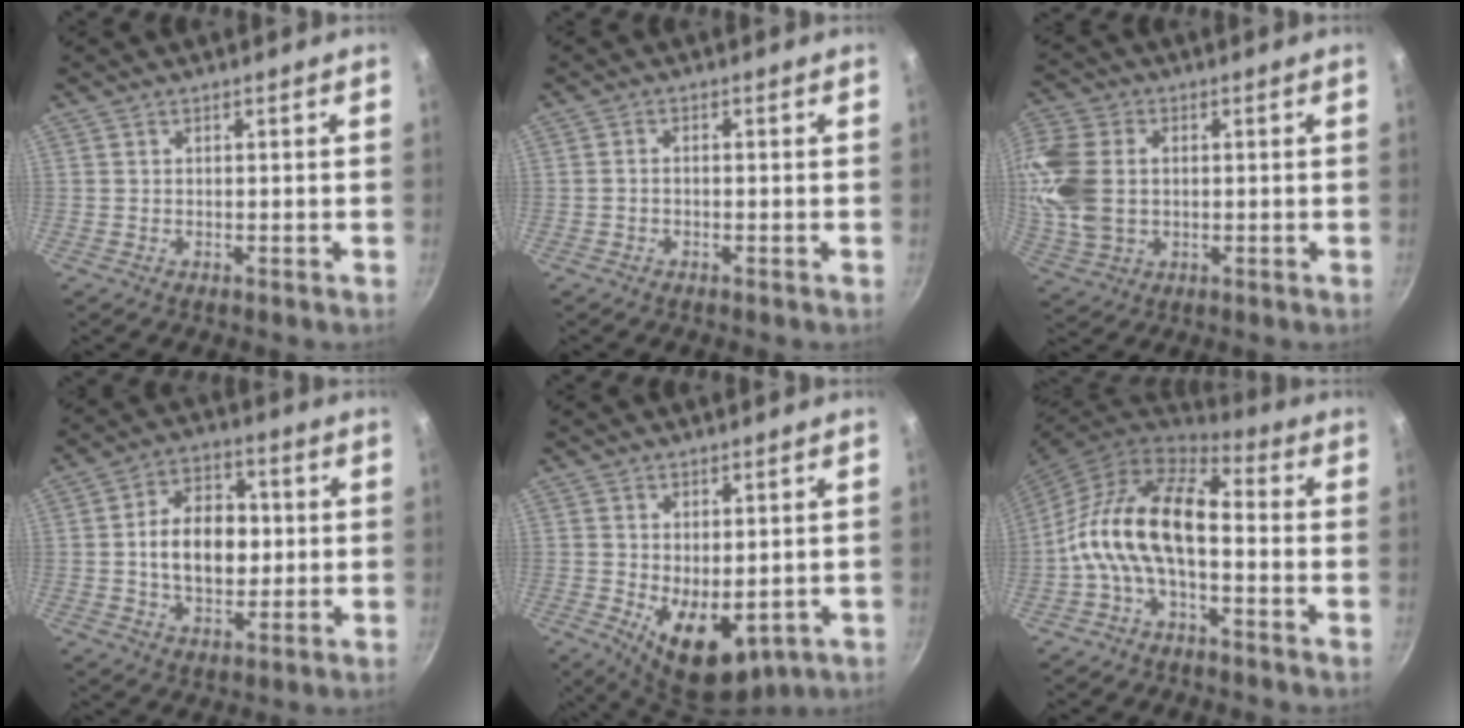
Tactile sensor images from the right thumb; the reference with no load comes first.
{"total": 1.0, "force": [-0.5, 0.6, 0.6], "torque": [-0.009, 0.005, -0.010]}
{"total": 15.6, "force": [1.0, 11.0, 11.0], "torque": [-0.273, 0.007, 0.024]}
{"total": 12.7, "force": [0.3, 8.4, 9.6], "torque": [-0.130, 0.014, 0.002]}
{"total": 12.1, "force": [-3.0, 6.7, 9.6], "torque": [-0.134, -0.010, -0.020]}
{"total": 15.3, "force": [-2.4, 7.6, 13.1], "torque": [-0.239, 0.056, -0.056]}